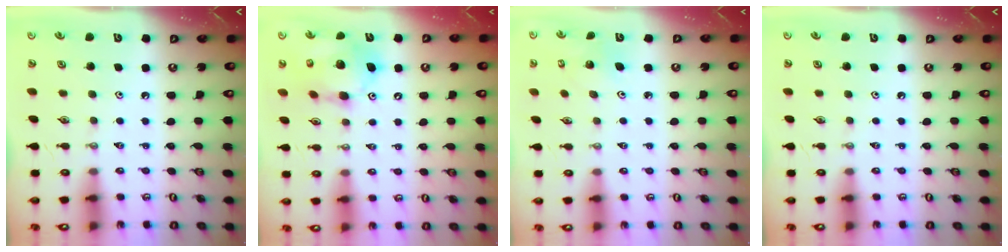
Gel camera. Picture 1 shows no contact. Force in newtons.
{"total": 13.5, "press": 13.3, "slide": 2.4}
{"total": 4.0, "press": 4.0, "slide": 0.2}
{"total": 0.0}